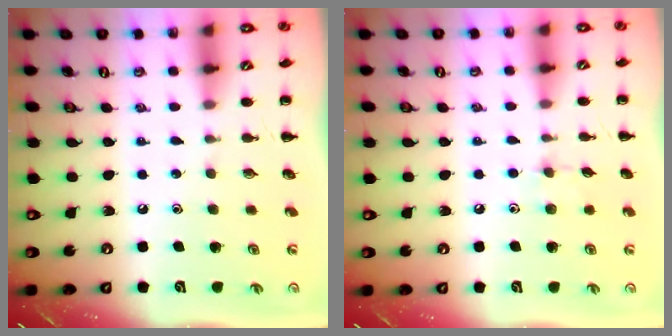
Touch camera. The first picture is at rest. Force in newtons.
{"total": 5.9, "press": 5.6, "slide": 1.9}